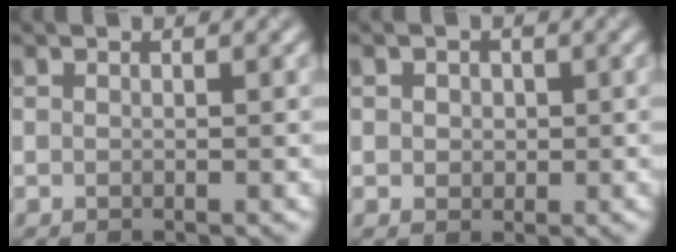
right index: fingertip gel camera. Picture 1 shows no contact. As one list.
[{"total": 1.8, "force": [0.5, 1.5, 0.9], "torque": [-0.014, 0.014, 0.003]}]